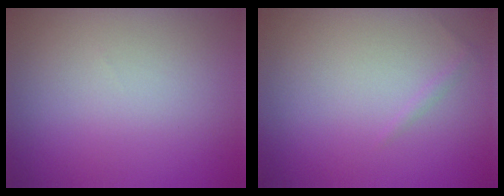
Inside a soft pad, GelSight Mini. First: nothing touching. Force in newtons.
{"total": 0.5, "press": 0.5, "slide": 0.0}